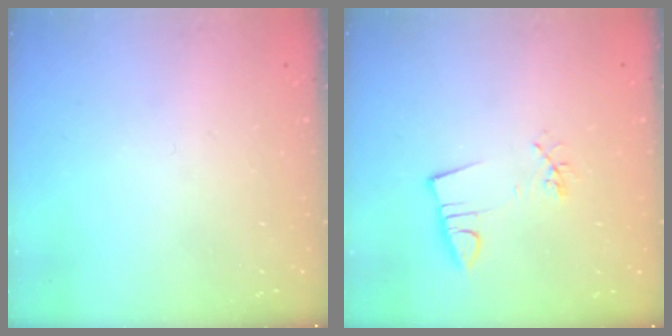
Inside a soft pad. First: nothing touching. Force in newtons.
{"total": 3.0, "press": 1.6, "slide": 2.5}